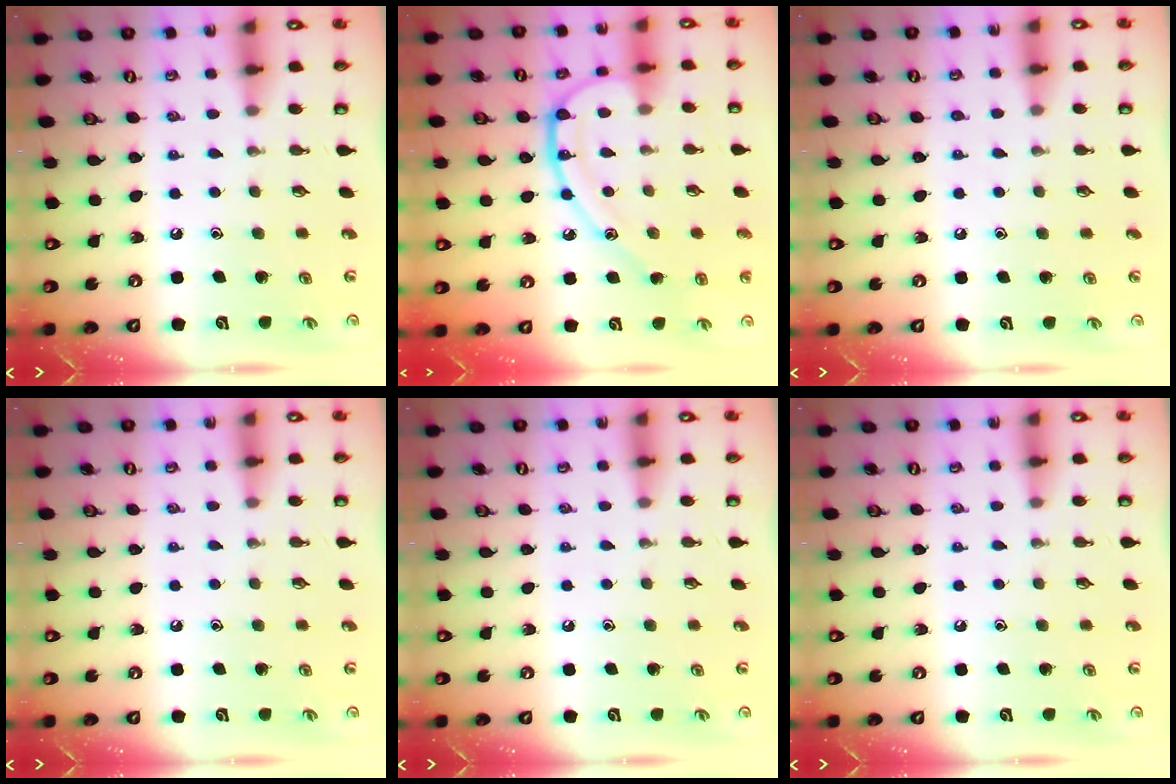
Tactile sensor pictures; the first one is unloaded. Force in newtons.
{"total": 13.4, "press": 13.4, "slide": 0.8}
{"total": 2.9, "press": 2.8, "slide": 0.4}
{"total": 0.0}
{"total": 0.0}
{"total": 0.0}